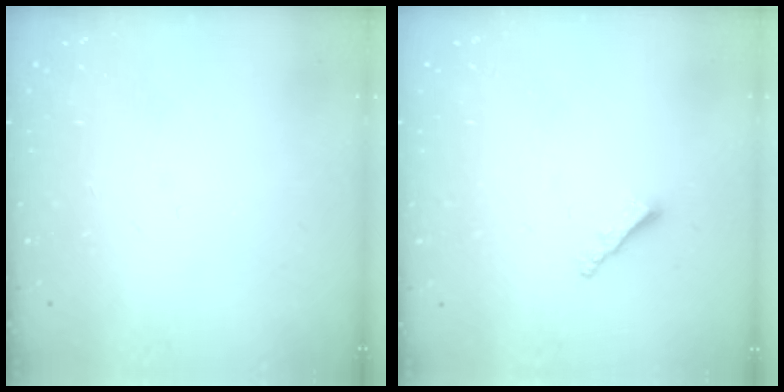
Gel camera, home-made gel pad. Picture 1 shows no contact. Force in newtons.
{"total": 1.9, "press": 1.9, "slide": 0.5}